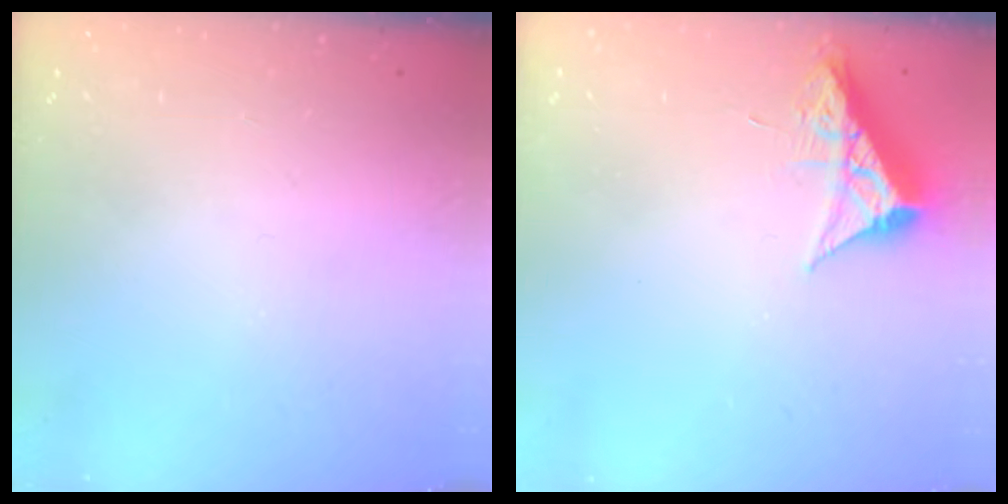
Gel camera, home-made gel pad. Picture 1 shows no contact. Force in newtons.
{"total": 8.9, "press": 8.9, "slide": 0.4}